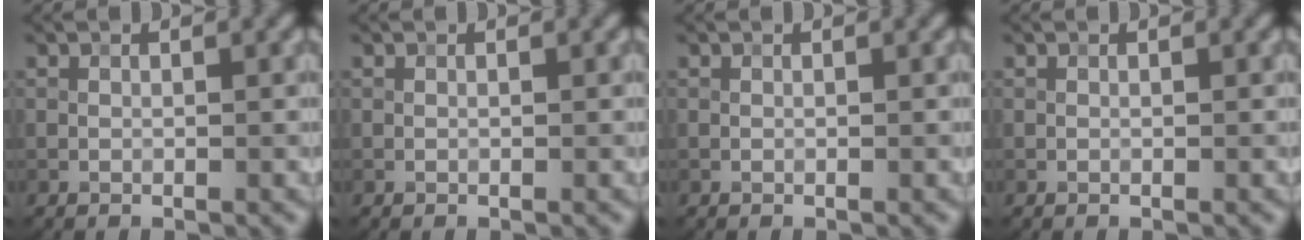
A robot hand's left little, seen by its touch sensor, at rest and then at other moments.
{"total": 0.0}
{"total": 0.0}
{"total": 0.0}